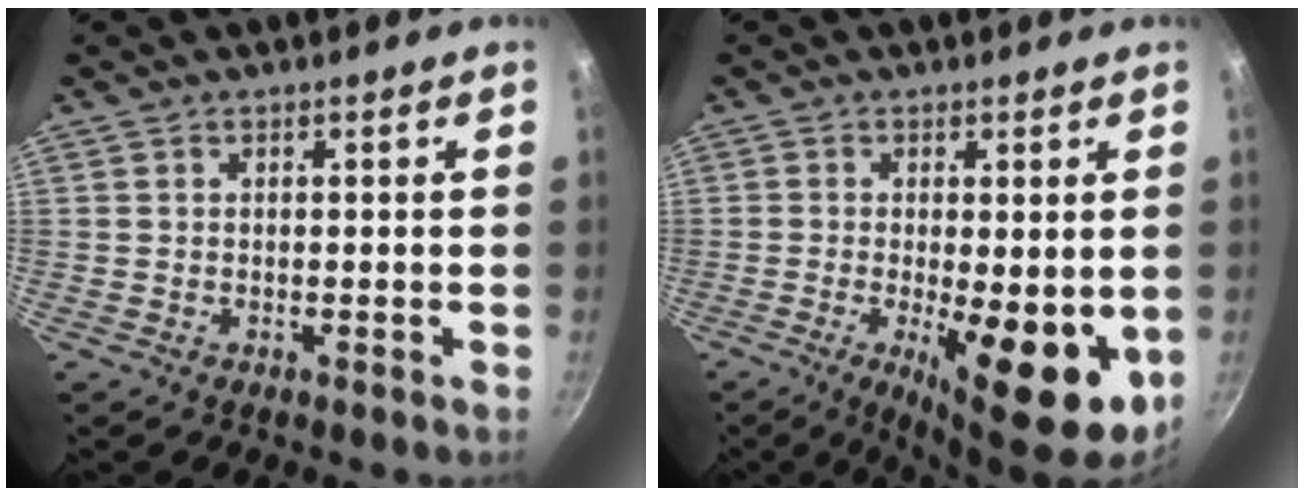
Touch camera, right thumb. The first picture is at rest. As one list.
[{"total": 12.8, "force": [-2.7, 4.1, 11.8], "torque": [-0.162, -0.011, -0.028]}]